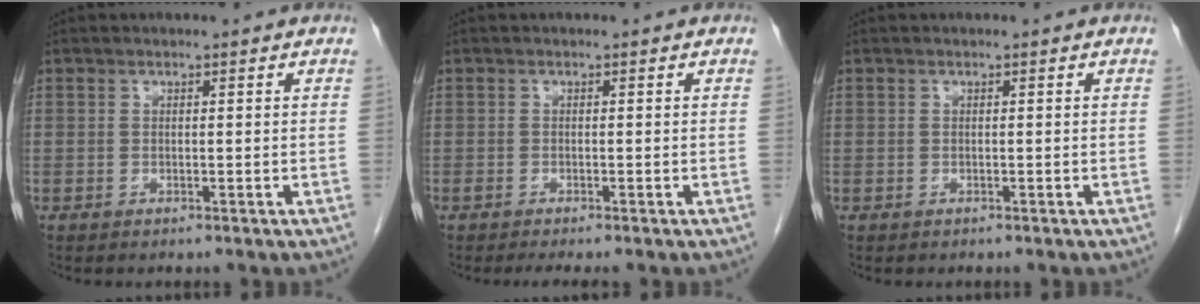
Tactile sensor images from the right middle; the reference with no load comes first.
{"total": 2.3, "force": [-2.0, 0.1, 1.2], "torque": [-0.015, -0.004, -0.029]}
{"total": 0.0}